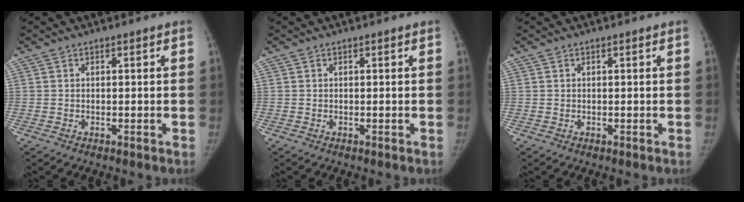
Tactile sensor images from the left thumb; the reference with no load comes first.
{"total": 0.0}
{"total": 0.0}